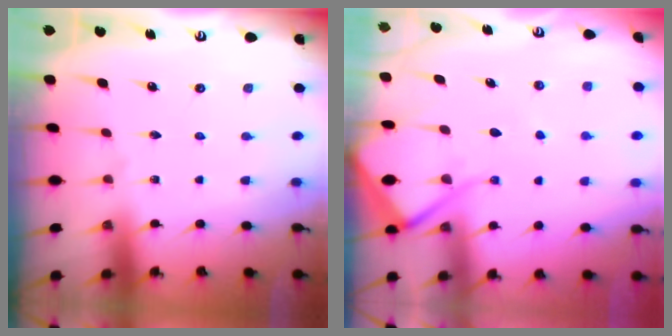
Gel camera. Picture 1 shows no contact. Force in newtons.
{"total": 10.1, "press": 10.0, "slide": 0.9}